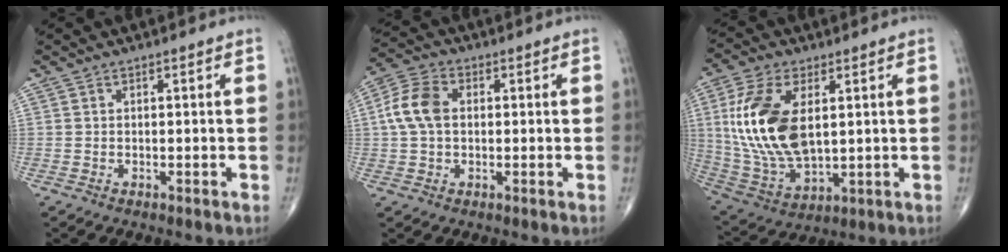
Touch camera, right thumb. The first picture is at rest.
{"total": 7.9, "force": [0.8, 5.3, 5.7], "torque": [-0.120, 0.019, 0.009]}
{"total": 18.1, "force": [3.2, 9.6, 15.0], "torque": [-0.308, -0.015, 0.070]}